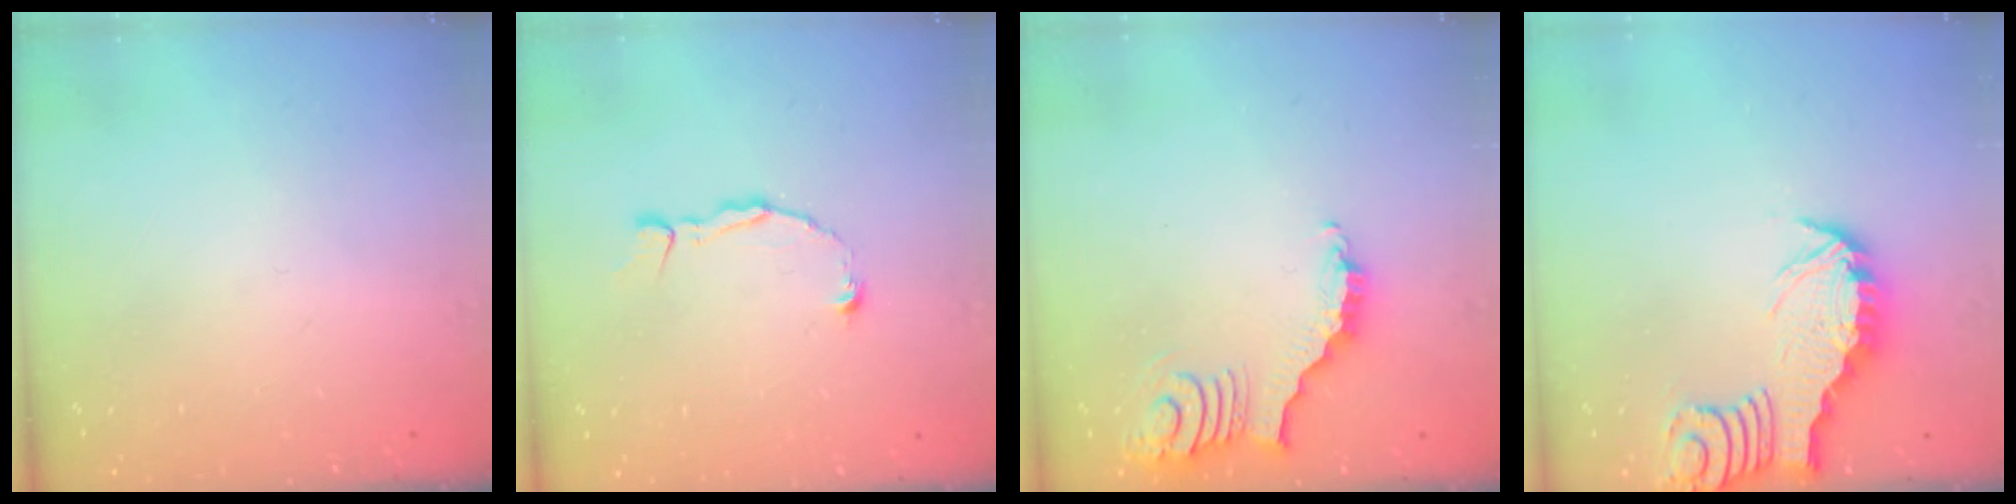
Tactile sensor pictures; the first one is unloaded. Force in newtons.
{"total": 4.3, "press": 4.3, "slide": 0.4}
{"total": 4.0, "press": 3.9, "slide": 0.6}
{"total": 2.6, "press": 2.6, "slide": 0.2}